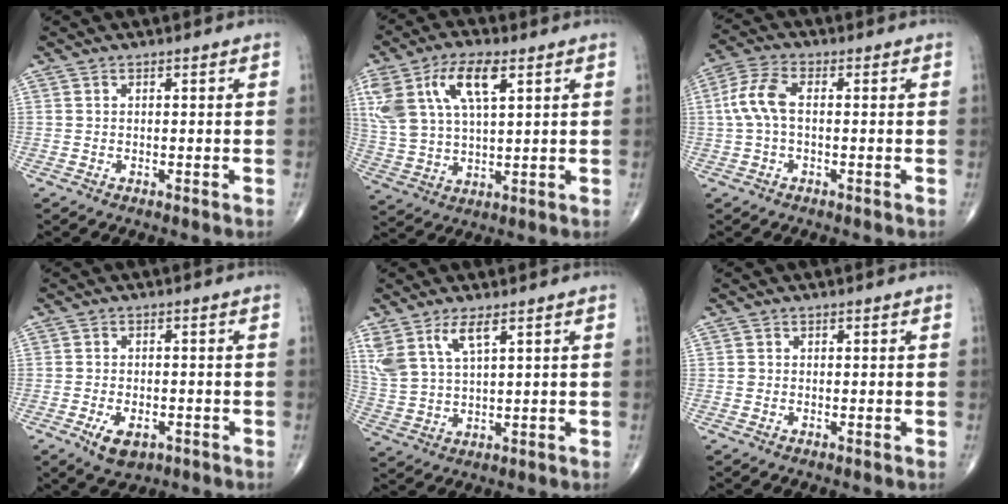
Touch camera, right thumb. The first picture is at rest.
{"total": 14.7, "force": [6.1, 6.7, 11.5], "torque": [-0.235, 0.000, 0.120]}
{"total": 6.8, "force": [0.2, 3.5, 5.8], "torque": [-0.138, 0.022, -0.002]}
{"total": 5.2, "force": [-2.3, 2.9, 3.6], "torque": [-0.059, 0.003, -0.033]}
{"total": 8.3, "force": [4.7, 2.9, 6.2], "torque": [-0.142, -0.013, 0.104]}
{"total": 0.7, "force": [-0.1, 0.7, 0.1], "torque": [0.002, 0.003, -0.001]}